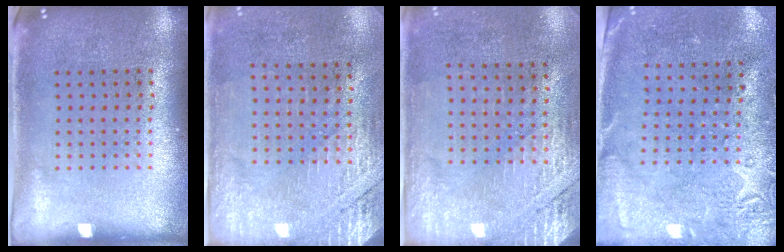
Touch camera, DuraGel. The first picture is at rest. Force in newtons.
{"total": 2.7, "press": 2.4, "slide": 1.2}
{"total": 2.7, "press": 2.4, "slide": 1.2}
{"total": 2.7, "press": 2.3, "slide": 1.5}